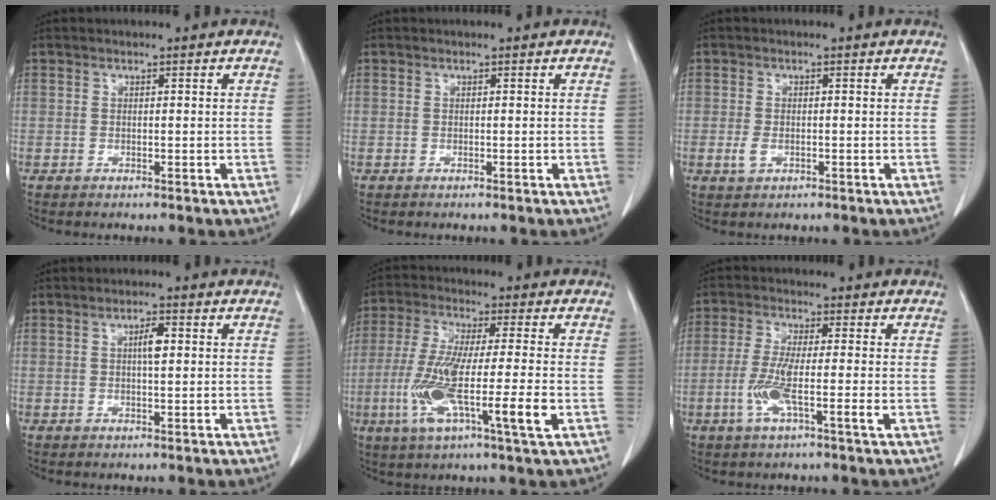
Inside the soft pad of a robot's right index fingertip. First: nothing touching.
{"total": 0.0}
{"total": 1.9, "force": [-0.6, 1.1, 1.5], "torque": [-0.033, 0.000, -0.009]}
{"total": 2.6, "force": [0.5, 0.5, 2.5], "torque": [-0.045, 0.003, 0.009]}
{"total": 14.0, "force": [-3.6, 0.9, 13.5], "torque": [-0.260, -0.020, -0.069]}
{"total": 6.5, "force": [-1.9, 0.3, 6.2], "torque": [-0.125, -0.009, -0.039]}